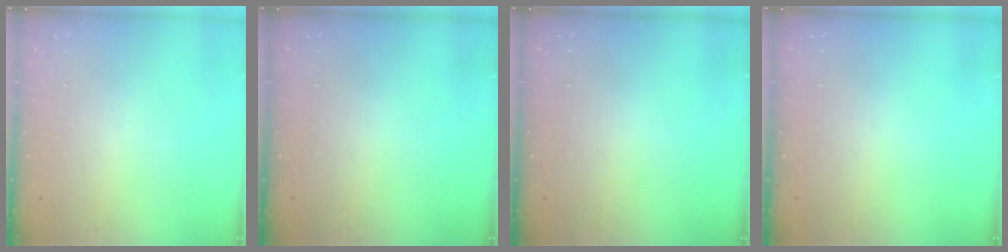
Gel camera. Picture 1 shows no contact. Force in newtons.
{"total": 0.0}
{"total": 0.0}
{"total": 0.0}